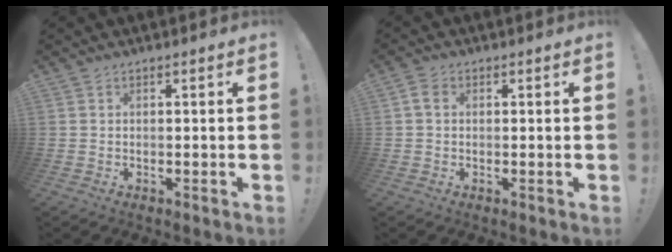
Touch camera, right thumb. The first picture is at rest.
{"total": 3.1, "force": [0.7, 2.3, 2.0], "torque": [-0.032, 0.004, 0.014]}